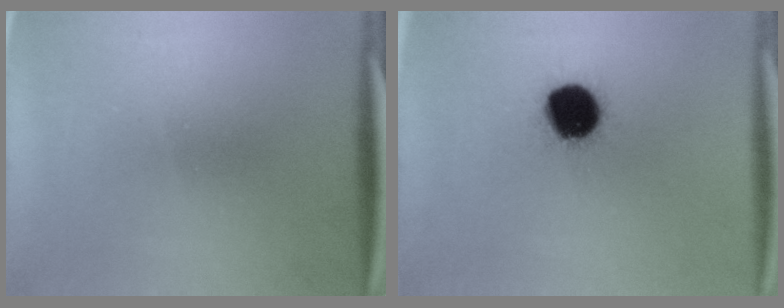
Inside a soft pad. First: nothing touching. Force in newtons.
{"total": 12.7}